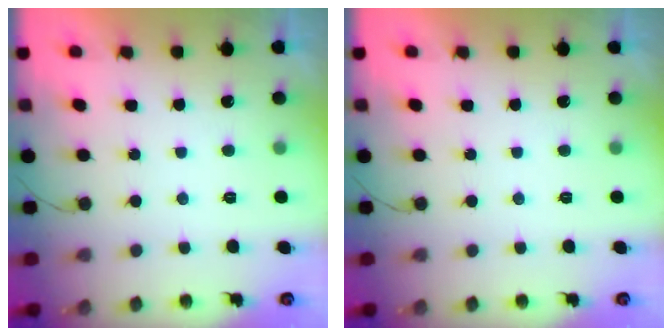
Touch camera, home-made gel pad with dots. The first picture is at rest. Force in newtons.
{"total": 0.0}